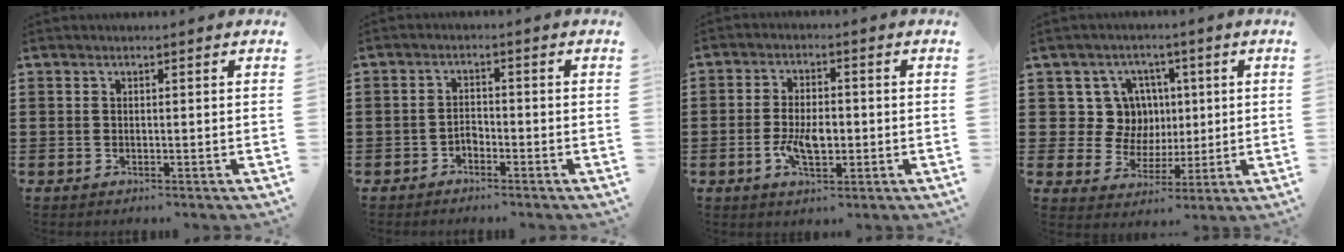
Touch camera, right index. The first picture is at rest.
{"total": 1.7, "force": [-1.4, 0.8, 0.5], "torque": [-0.014, 0.004, -0.030]}
{"total": 5.6, "force": [-1.2, 2.7, 4.7], "torque": [-0.096, 0.003, -0.022]}
{"total": 9.0, "force": [2.0, 8.4, 2.8], "torque": [-0.071, 0.007, 0.043]}